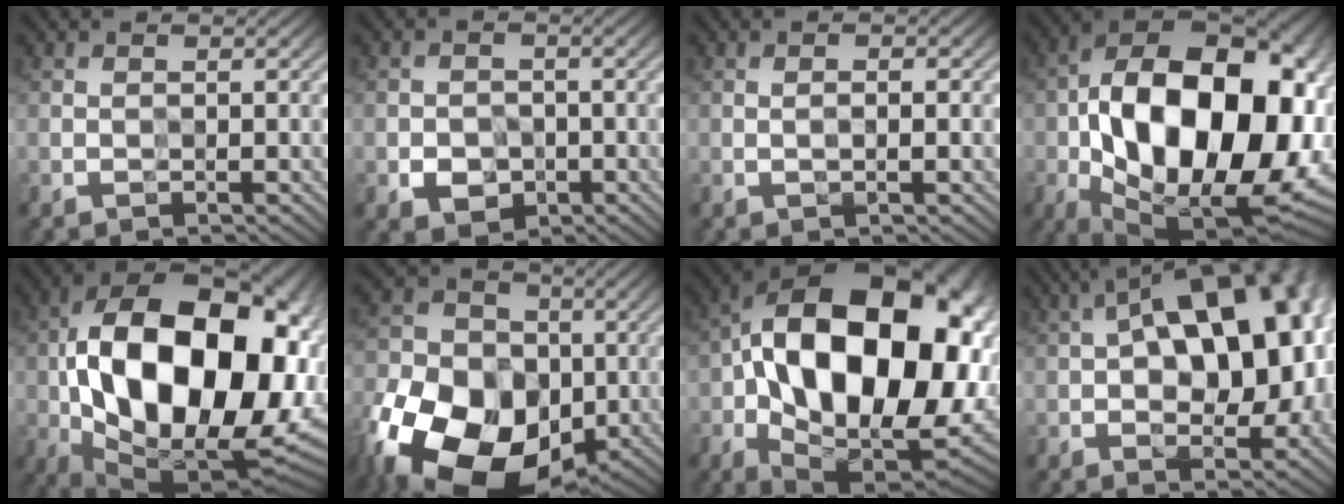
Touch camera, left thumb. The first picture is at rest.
{"total": 3.7, "force": [-1.4, 2.8, 1.8], "torque": [-0.034, -0.009, -0.025]}
{"total": 1.3, "force": [-0.1, 0.2, 1.3], "torque": [-0.020, -0.001, -0.002]}
{"total": 23.4, "force": [-2.5, 13.3, 19.1], "torque": [-0.368, -0.027, -0.028]}
{"total": 23.2, "force": [0.0, 13.4, 18.9], "torque": [-0.379, -0.021, 0.011]}
{"total": 20.4, "force": [-8.3, 14.3, 12.0], "torque": [-0.259, -0.033, -0.148]}
{"total": 23.8, "force": [2.0, 14.6, 18.6], "torque": [-0.361, -0.022, 0.050]}
{"total": 21.0, "force": [3.4, 11.6, 17.2], "torque": [-0.226, 0.052, 0.043]}